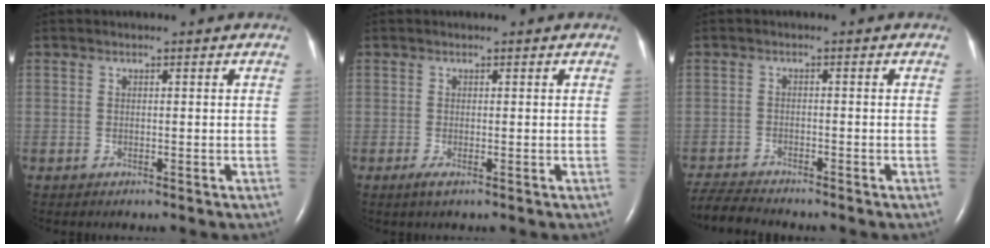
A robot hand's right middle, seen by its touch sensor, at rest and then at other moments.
{"total": 1.3, "force": [-0.7, 0.1, 1.0], "torque": [-0.026, -0.005, -0.015]}
{"total": 5.7, "force": [-5.6, 0.1, 1.0], "torque": [-0.022, -0.018, -0.100]}